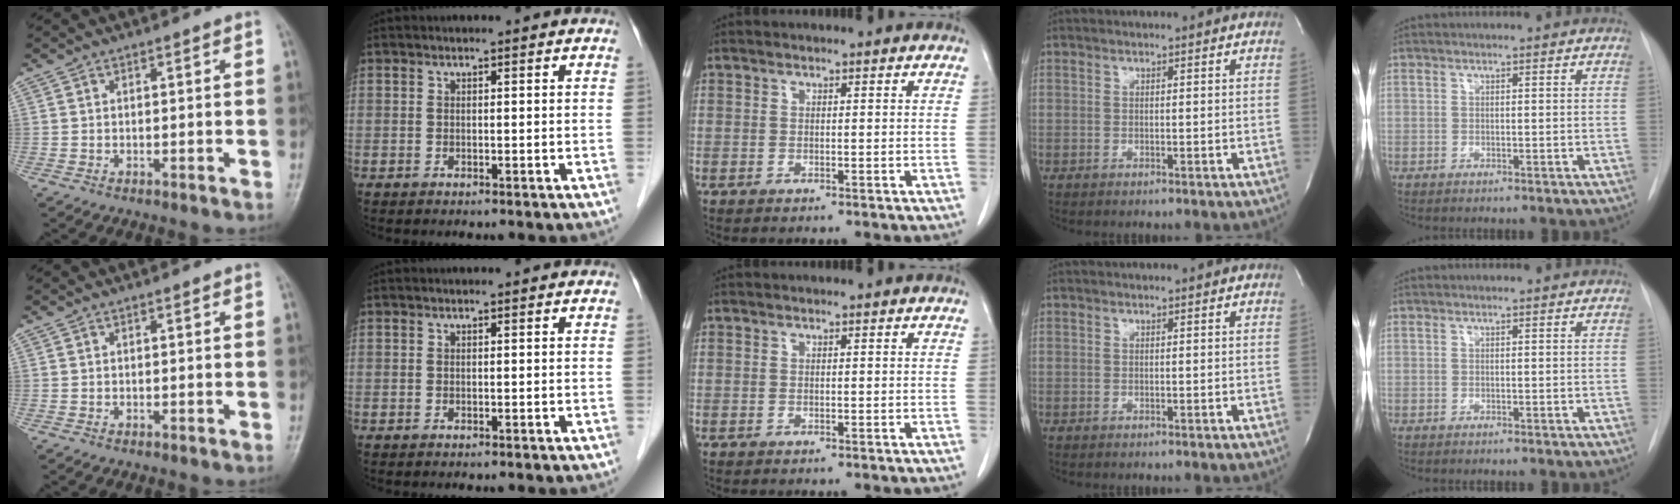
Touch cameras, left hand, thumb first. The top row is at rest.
{}